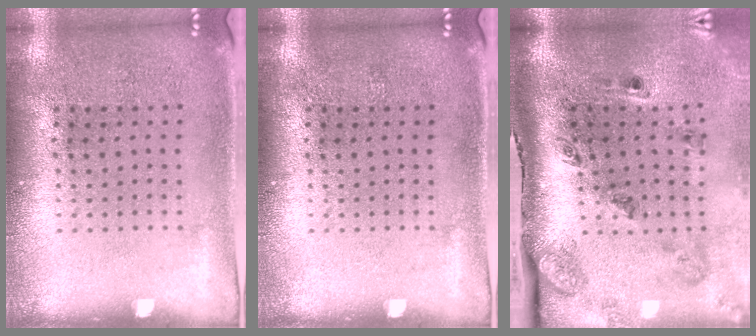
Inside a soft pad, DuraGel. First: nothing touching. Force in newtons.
{"total": 0.0}
{"total": 2.9, "press": 1.8, "slide": 2.3}